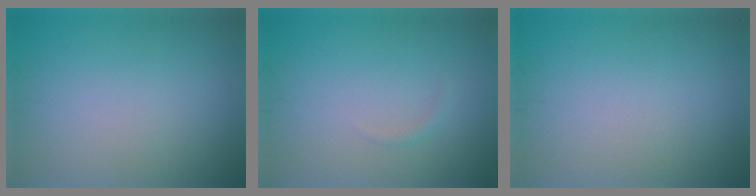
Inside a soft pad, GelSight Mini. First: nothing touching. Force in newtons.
{"total": 0.6, "press": 0.6, "slide": 0.0}
{"total": 0.0}